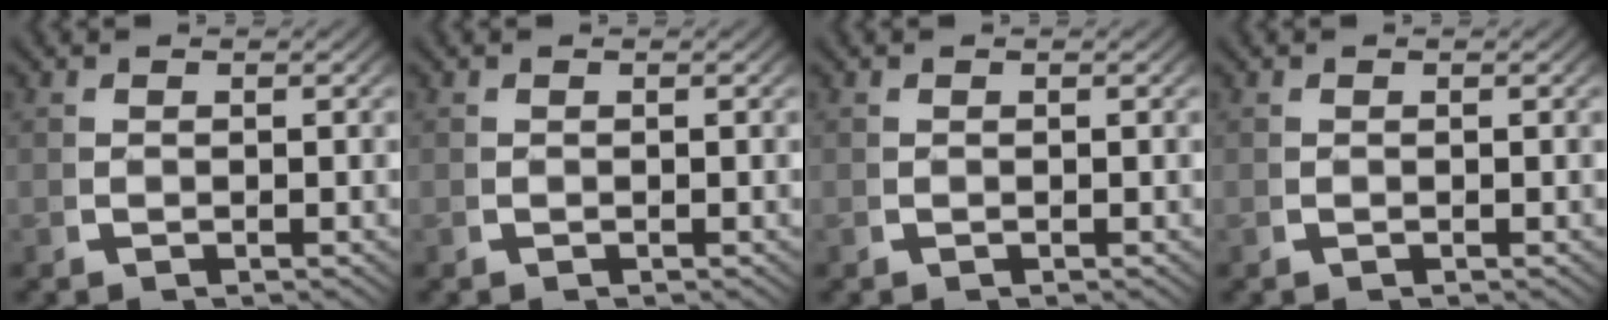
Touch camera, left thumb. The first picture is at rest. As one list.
[{"total": 0.0}, {"total": 0.0}, {"total": 0.0}]